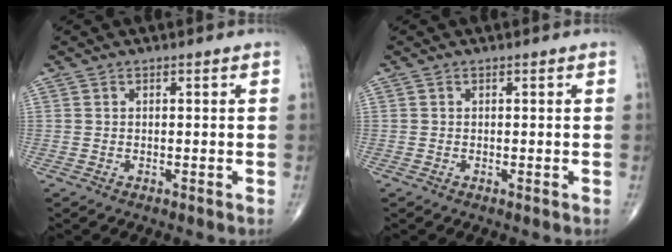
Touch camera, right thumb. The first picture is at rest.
{"total": 0.0}